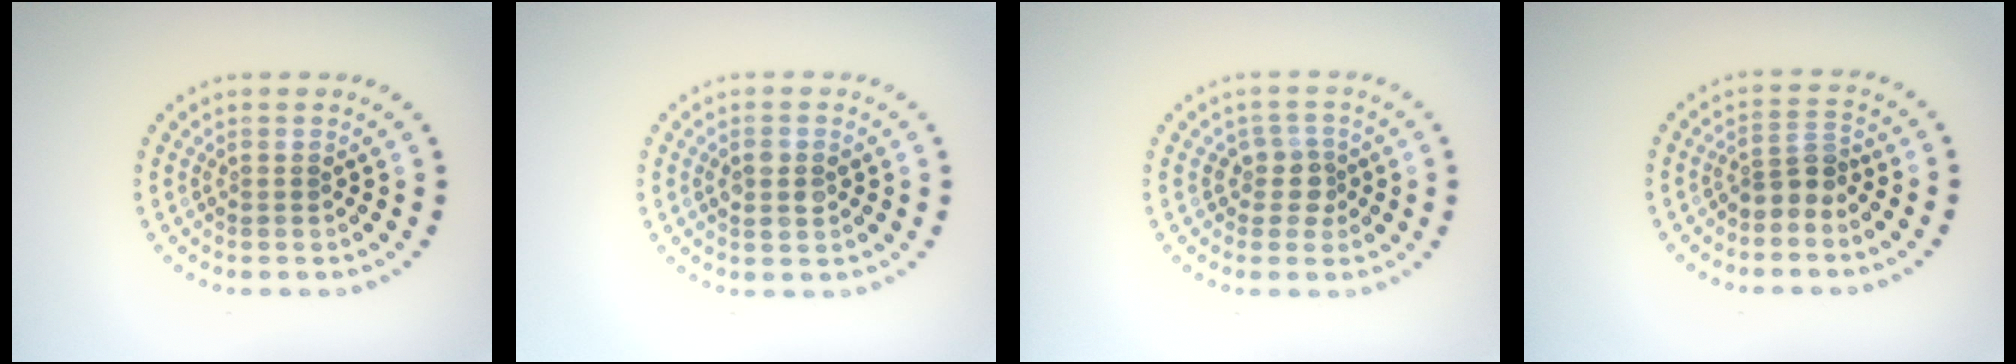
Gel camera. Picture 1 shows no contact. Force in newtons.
{"total": 1.8, "press": 1.8, "slide": 0.3}
{"total": 2.0, "press": 1.5, "slide": 1.2}
{"total": 2.4, "press": 1.8, "slide": 1.6}